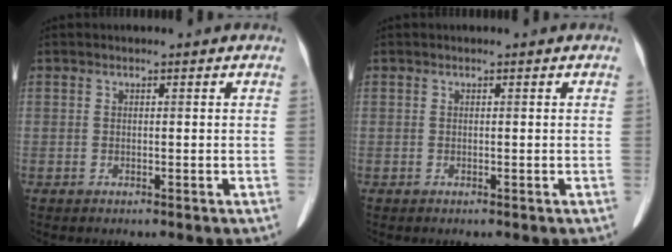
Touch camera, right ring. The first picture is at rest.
{"total": 0.0}